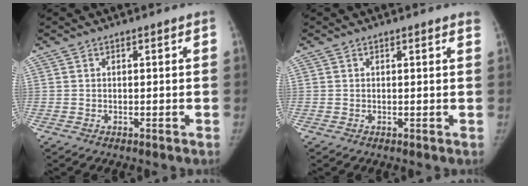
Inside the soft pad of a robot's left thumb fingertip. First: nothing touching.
{"total": 1.2, "force": [1.0, 0.1, 0.6], "torque": [-0.002, 0.001, 0.006]}